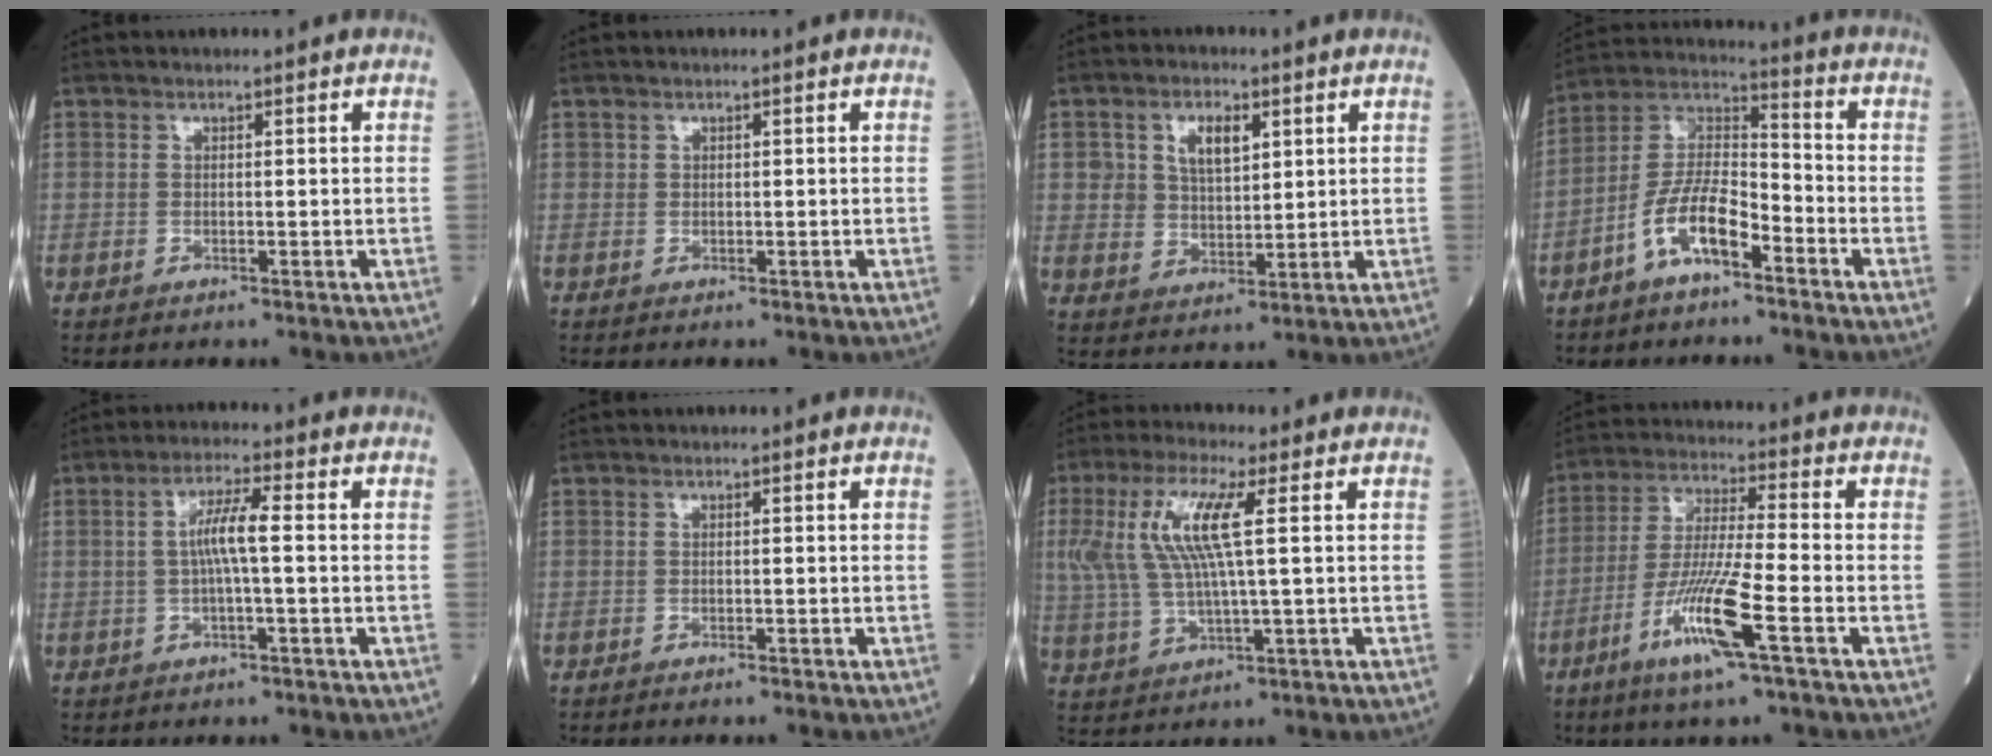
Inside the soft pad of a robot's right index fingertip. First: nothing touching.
{"total": 0.0}
{"total": 6.0, "force": [2.5, 3.6, 4.0], "torque": [-0.077, 0.012, 0.052]}
{"total": 9.7, "force": [-5.3, 3.1, 7.6], "torque": [-0.163, 0.014, -0.104]}
{"total": 5.0, "force": [0.0, 0.1, 5.0], "torque": [-0.096, 0.010, -0.001]}
{"total": 1.6, "force": [-1.4, 0.0, 0.7], "torque": [-0.010, -0.001, -0.017]}
{"total": 10.2, "force": [2.6, 1.3, 9.8], "torque": [-0.232, 0.019, 0.051]}
{"total": 11.4, "force": [-5.2, -0.1, 10.1], "torque": [-0.205, -0.015, -0.101]}